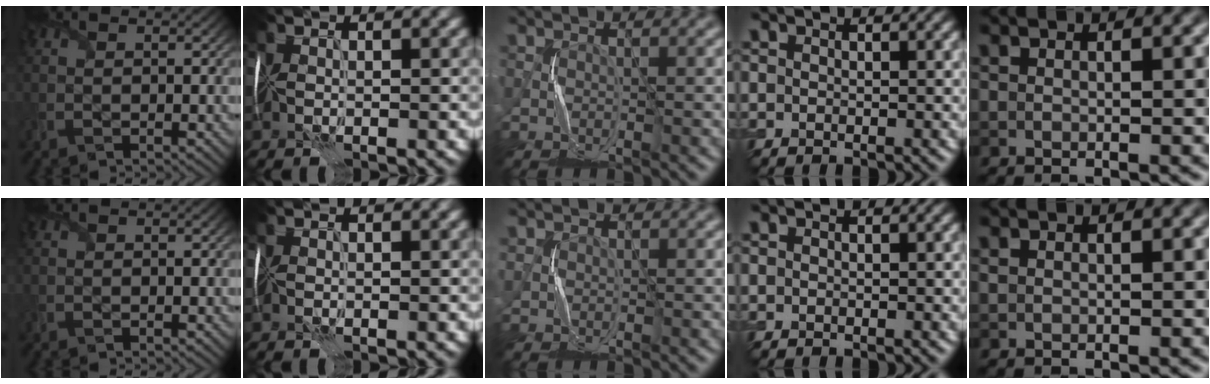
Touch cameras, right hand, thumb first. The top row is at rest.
{"middle": {"total": 0.5, "force": [0.2, 0.5, -0.1], "torque": [-0.003, -0.001, 0.006]}}